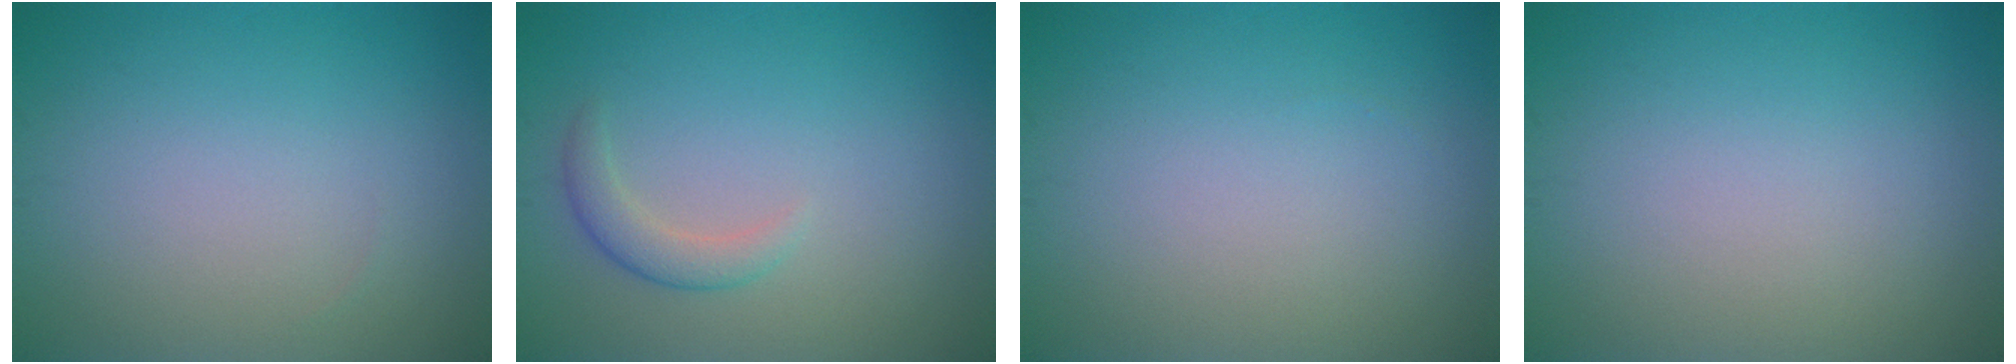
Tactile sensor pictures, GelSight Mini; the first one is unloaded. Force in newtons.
{"total": 1.9, "press": 1.9, "slide": 0.2}
{"total": 0.0}
{"total": 0.0}